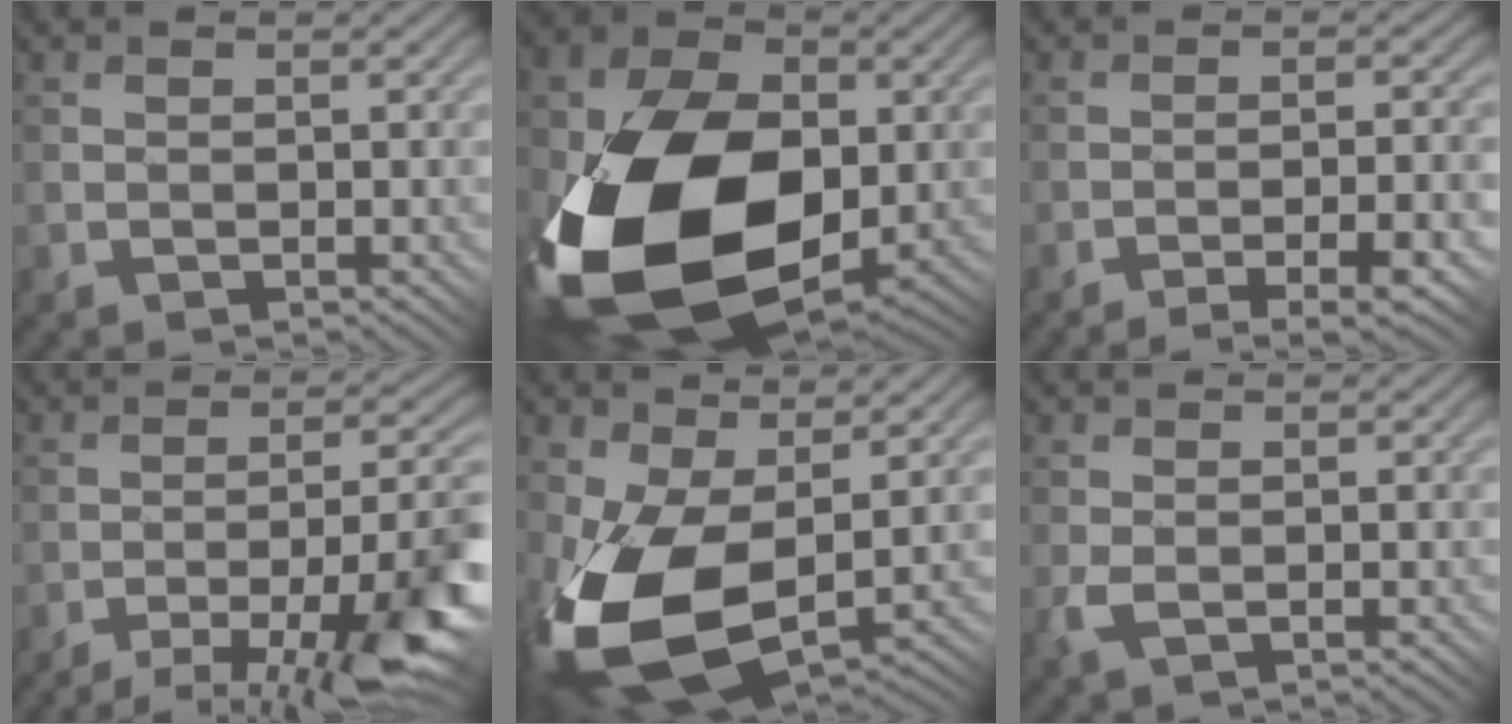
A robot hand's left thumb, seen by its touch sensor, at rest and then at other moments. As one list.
[{"total": 20.0, "force": [-3.5, 13.4, 14.4], "torque": [-0.311, -0.070, -0.031]}, {"total": 6.6, "force": [-4.4, 0.8, 4.9], "torque": [-0.078, 0.016, -0.059]}, {"total": 11.1, "force": [-6.6, 1.7, 8.7], "torque": [-0.131, 0.007, -0.105]}, {"total": 12.6, "force": [-1.3, 6.9, 10.5], "torque": [-0.251, -0.032, -0.015]}, {"total": 2.0, "force": [-0.4, 1.2, 1.5], "torque": [-0.036, -0.006, -0.011]}]